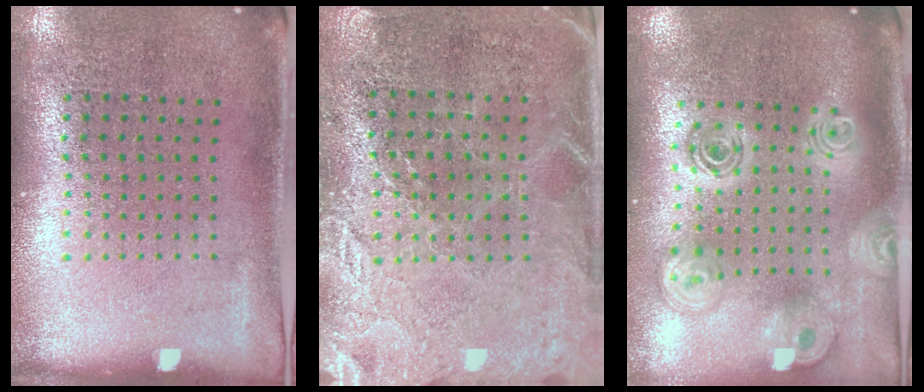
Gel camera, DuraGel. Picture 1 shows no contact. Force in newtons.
{"total": 2.9, "press": 2.7, "slide": 1.0}
{"total": 2.5, "press": 1.9, "slide": 1.6}